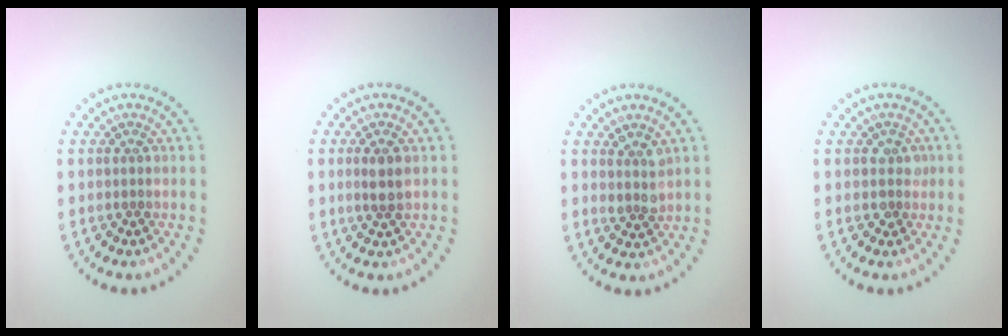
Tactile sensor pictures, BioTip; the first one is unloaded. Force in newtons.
{"total": 1.8, "press": 1.7, "slide": 0.6}
{"total": 1.6, "press": 1.4, "slide": 0.8}
{"total": 1.5, "press": 1.3, "slide": 0.7}